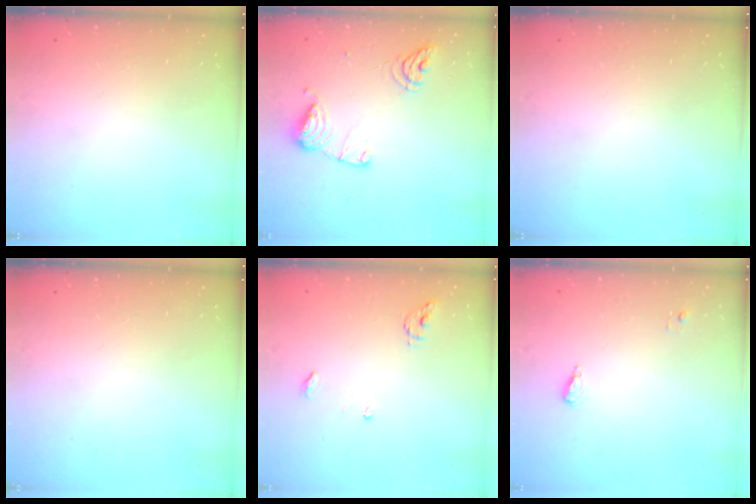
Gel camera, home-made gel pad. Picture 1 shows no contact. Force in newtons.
{"total": 11.3, "press": 11.2, "slide": 0.9}
{"total": 0.0}
{"total": 0.0}
{"total": 4.6, "press": 4.6, "slide": 0.3}
{"total": 4.6, "press": 4.4, "slide": 1.1}